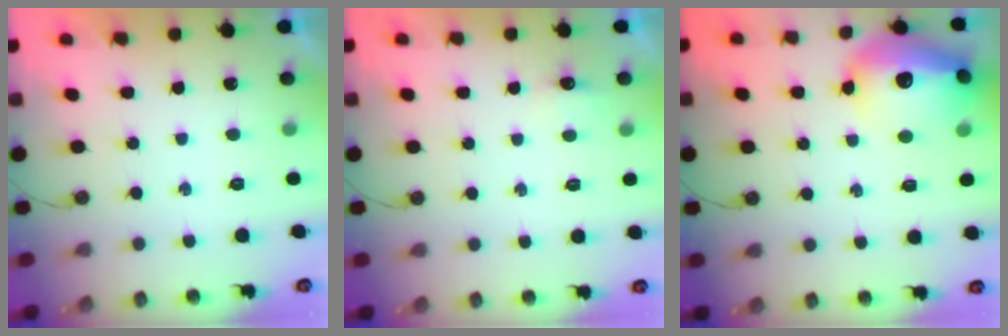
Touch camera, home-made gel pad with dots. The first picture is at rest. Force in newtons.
{"total": 3.0, "press": 3.0, "slide": 0.6}
{"total": 20.1, "press": 20.0, "slide": 1.6}